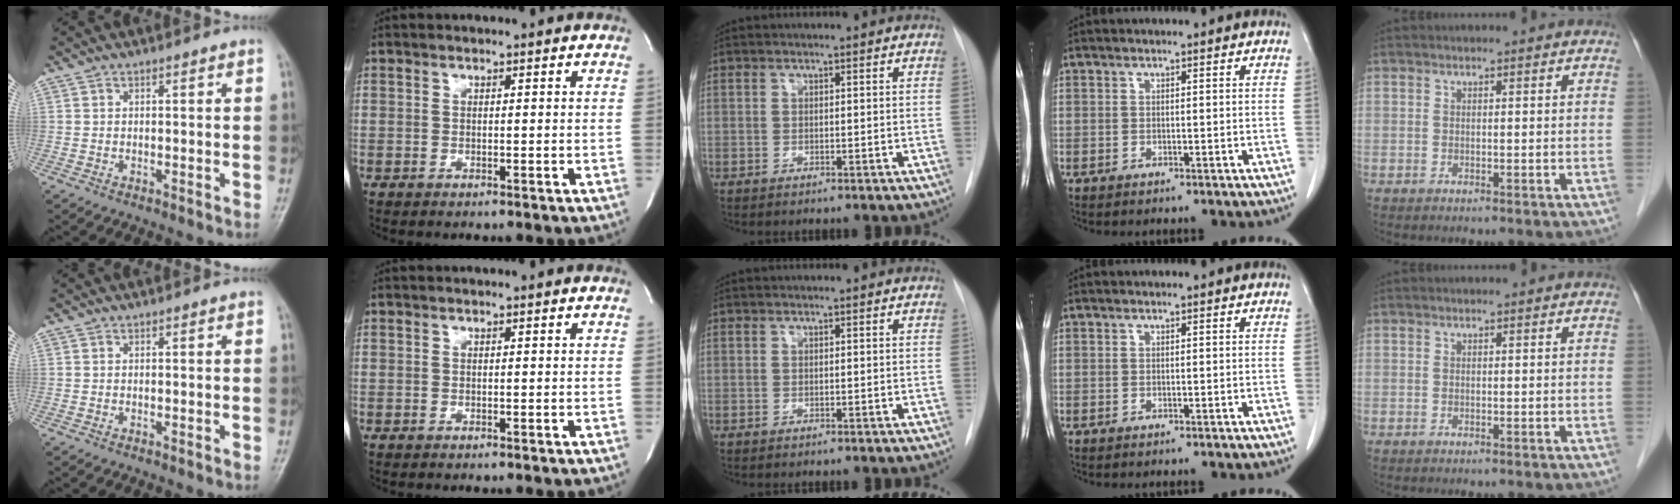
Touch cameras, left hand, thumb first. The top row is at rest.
{}